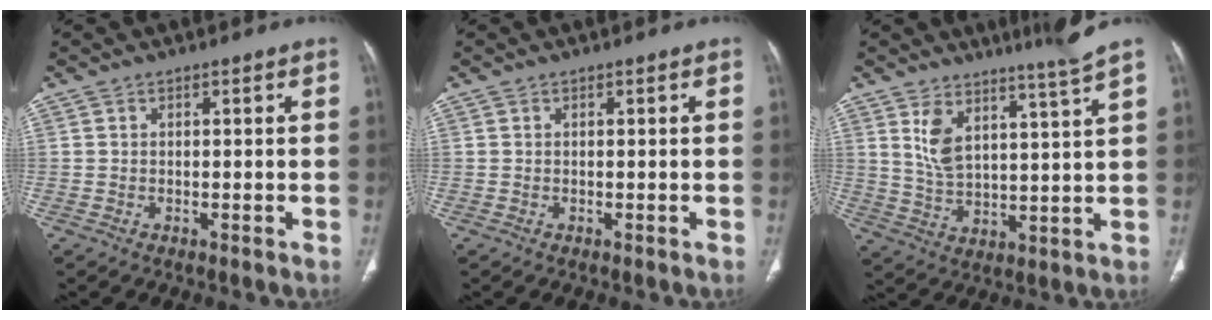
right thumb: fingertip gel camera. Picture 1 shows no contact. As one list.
[{"total": 0.0}, {"total": 9.1, "force": [6.5, 0.7, 6.4], "torque": [-0.113, -0.056, 0.123]}]